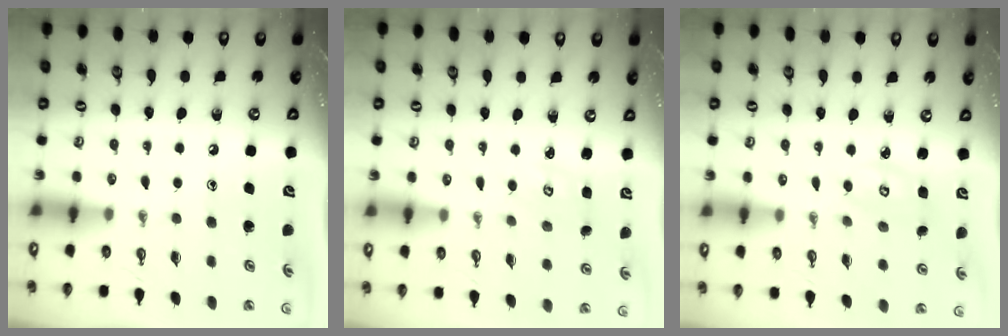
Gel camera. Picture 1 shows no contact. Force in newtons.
{"total": 2.0, "press": 2.0, "slide": 0.1}
{"total": 4.0, "press": 4.0, "slide": 0.5}